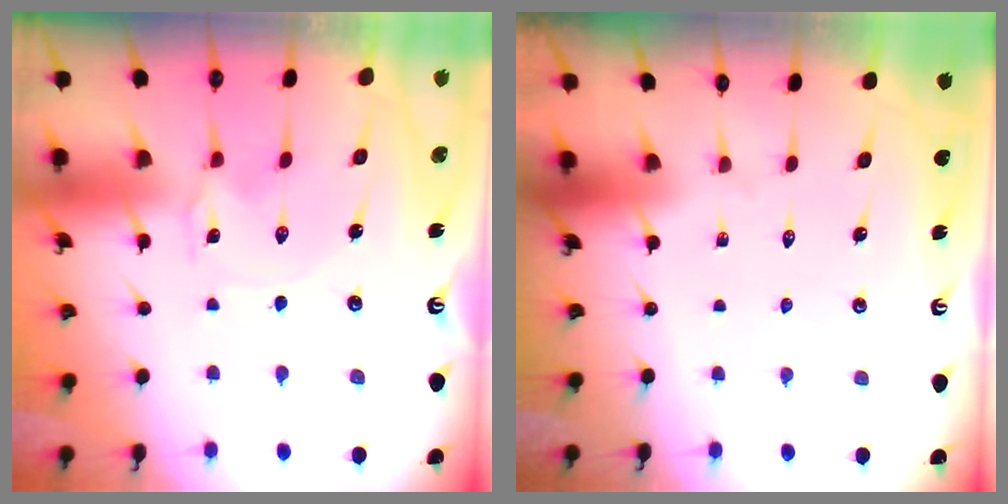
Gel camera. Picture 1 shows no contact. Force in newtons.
{"total": 0.0}